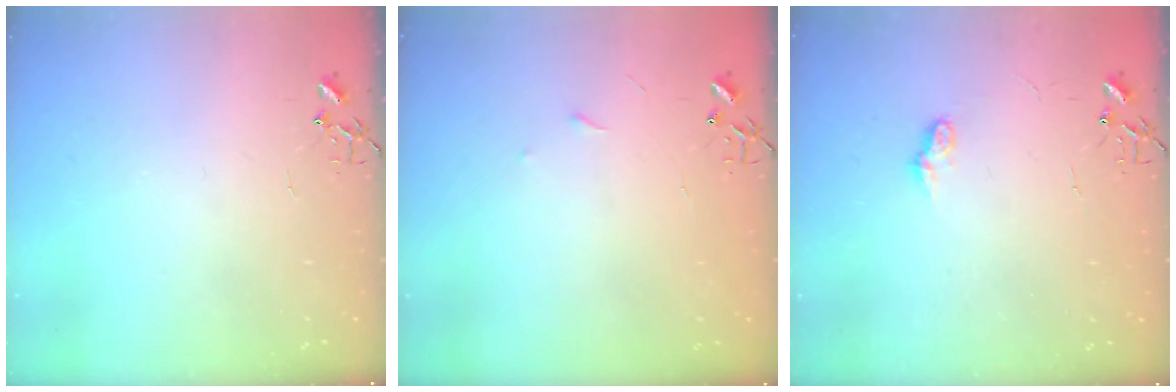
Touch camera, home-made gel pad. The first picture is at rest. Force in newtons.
{"total": 3.3, "press": 3.3, "slide": 0.5}
{"total": 6.8, "press": 6.8, "slide": 0.7}